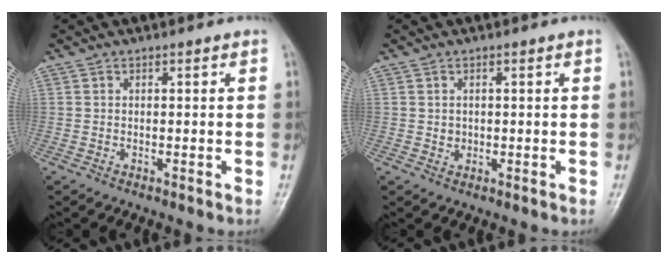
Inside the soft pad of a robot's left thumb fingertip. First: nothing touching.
{"total": 1.3, "force": [0.2, 1.2, 0.5], "torque": [-0.002, 0.000, 0.006]}